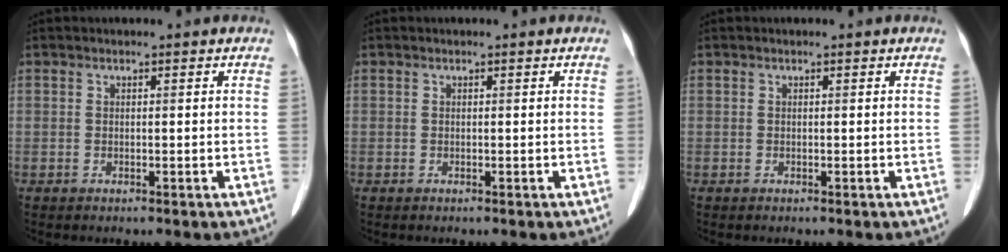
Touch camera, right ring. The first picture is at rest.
{"total": 0.0}
{"total": 0.0}